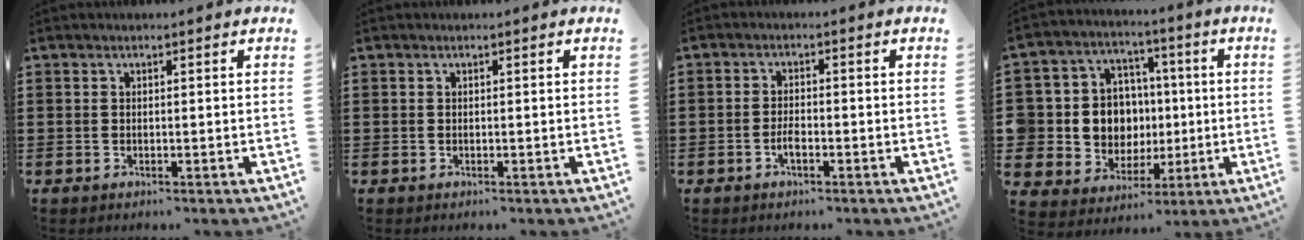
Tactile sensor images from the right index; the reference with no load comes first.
{"total": 0.0}
{"total": 2.1, "force": [-1.1, 0.8, 1.6], "torque": [-0.032, 0.002, -0.021]}
{"total": 10.6, "force": [0.1, 9.8, 3.9], "torque": [-0.118, 0.008, 0.012]}